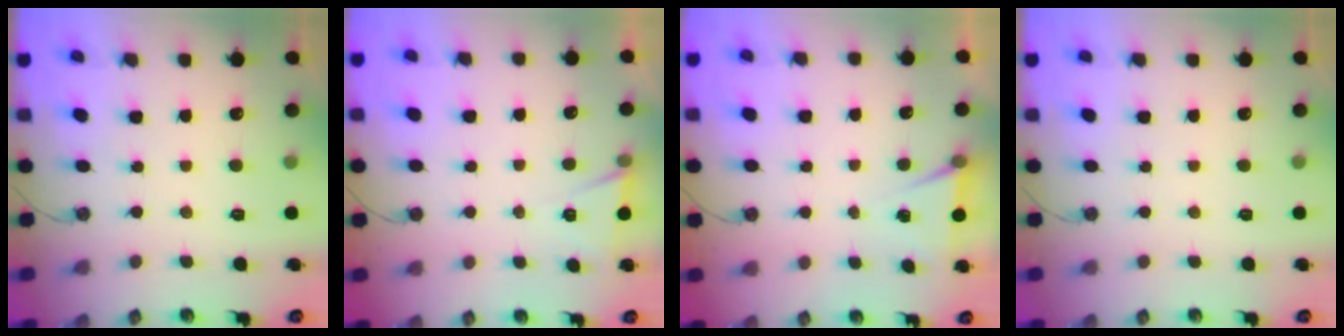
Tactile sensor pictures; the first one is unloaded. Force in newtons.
{"total": 4.9, "press": 2.2, "slide": 4.4}
{"total": 4.9, "press": 2.1, "slide": 4.5}
{"total": 0.0}